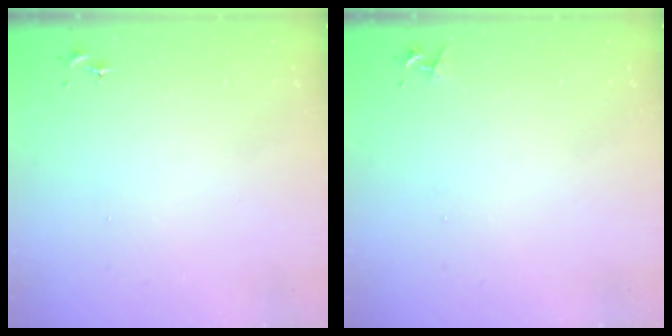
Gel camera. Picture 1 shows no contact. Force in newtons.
{"total": 4.2, "press": 4.2, "slide": 0.5}